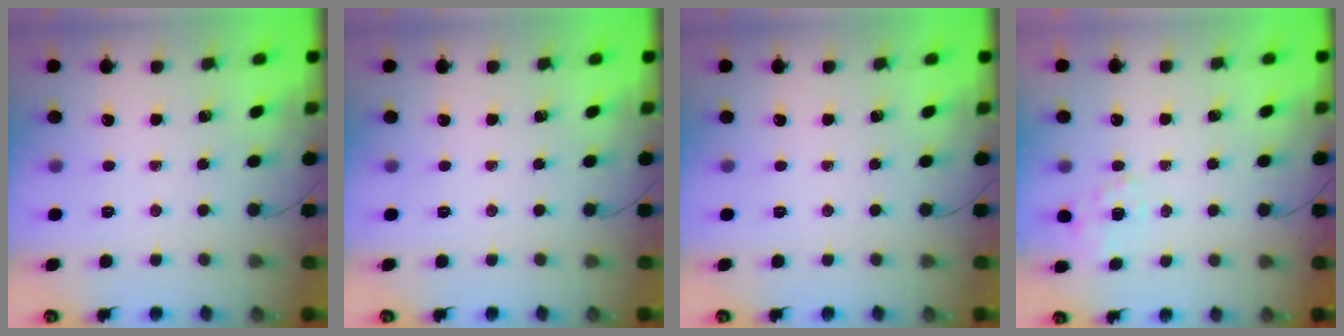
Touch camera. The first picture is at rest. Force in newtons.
{"total": 0.0}
{"total": 0.0}
{"total": 1.5, "press": 1.1, "slide": 1.0}